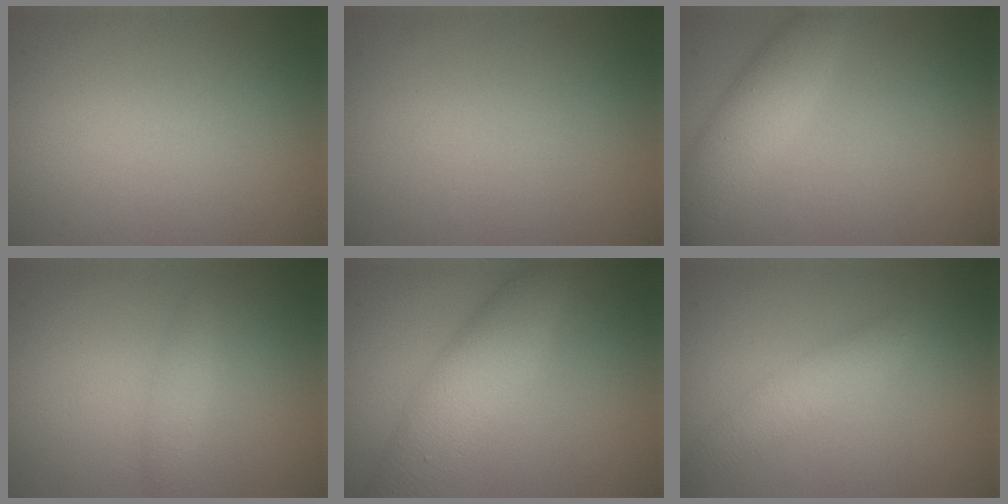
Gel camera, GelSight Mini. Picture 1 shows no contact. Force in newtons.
{"total": 0.0}
{"total": 3.7, "press": 3.7, "slide": 0.2}
{"total": 1.2, "press": 1.2, "slide": 0.0}
{"total": 4.9, "press": 4.9, "slide": 0.2}
{"total": 2.5, "press": 2.5, "slide": 0.0}